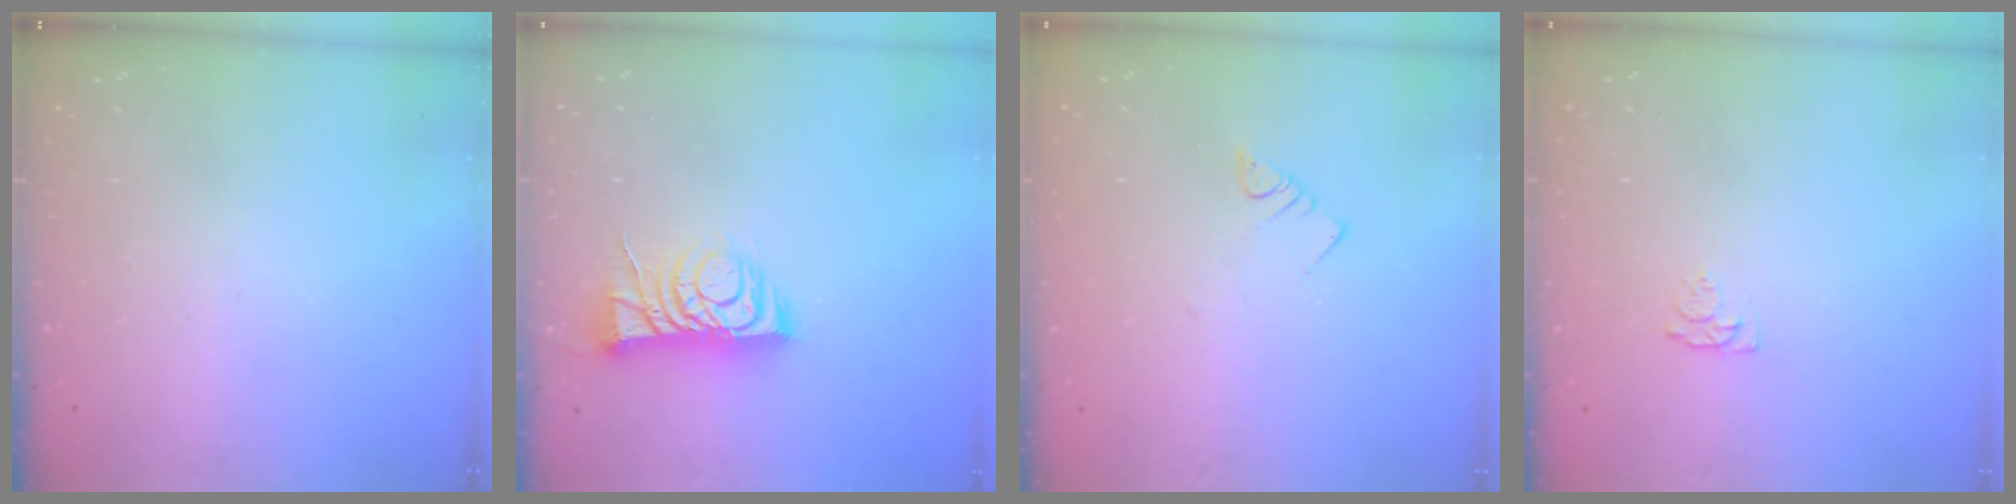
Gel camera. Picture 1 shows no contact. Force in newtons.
{"total": 8.3, "press": 8.3, "slide": 0.7}
{"total": 2.8, "press": 2.7, "slide": 0.4}
{"total": 5.2, "press": 5.1, "slide": 0.7}